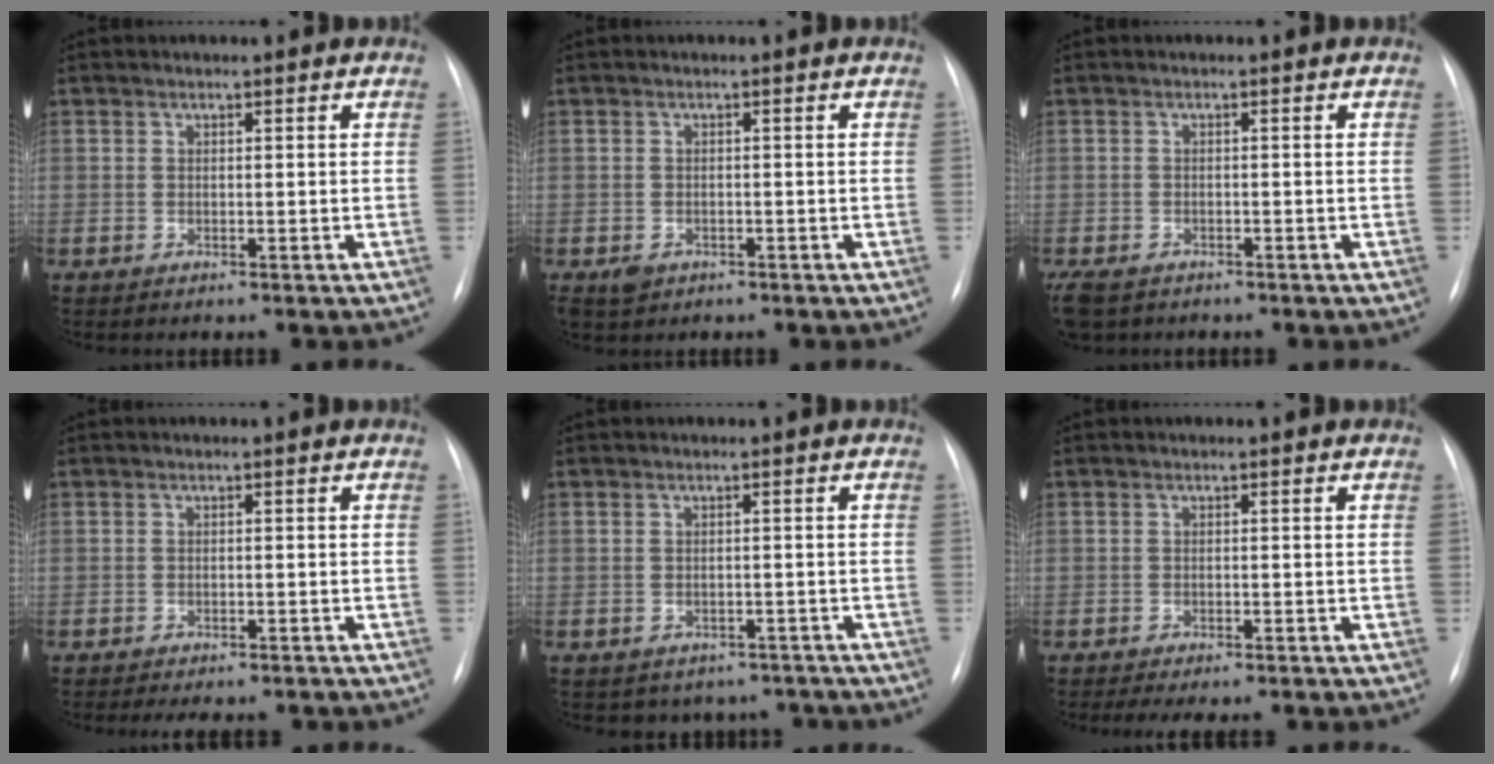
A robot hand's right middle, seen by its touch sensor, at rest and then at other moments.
{"total": 2.2, "force": [-1.1, 1.8, 0.7], "torque": [-0.010, 0.002, -0.011]}
{"total": 5.3, "force": [-3.7, 3.1, 2.2], "torque": [-0.046, -0.007, -0.058]}
{"total": 7.0, "force": [-6.0, 2.3, 2.7], "torque": [-0.029, 0.002, -0.068]}
{"total": 6.4, "force": [-5.2, 3.7, 0.3], "torque": [0.011, 0.022, -0.056]}
{"total": 6.2, "force": [-5.2, 1.6, 3.0], "torque": [-0.037, -0.001, -0.068]}